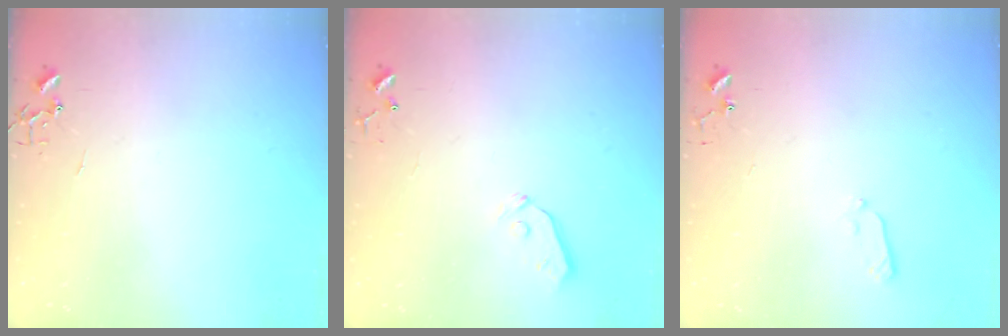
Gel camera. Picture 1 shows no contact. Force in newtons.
{"total": 4.0, "press": 3.9, "slide": 0.8}
{"total": 5.6, "press": 5.6, "slide": 0.8}